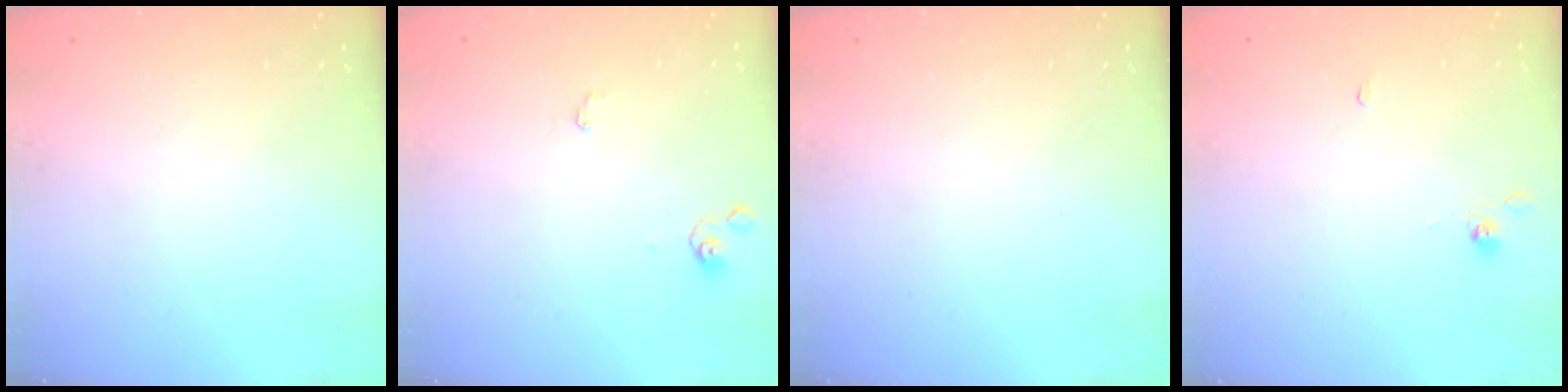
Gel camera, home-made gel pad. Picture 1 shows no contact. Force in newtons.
{"total": 1.1, "press": 1.1, "slide": 0.2}
{"total": 0.0}
{"total": 0.0}